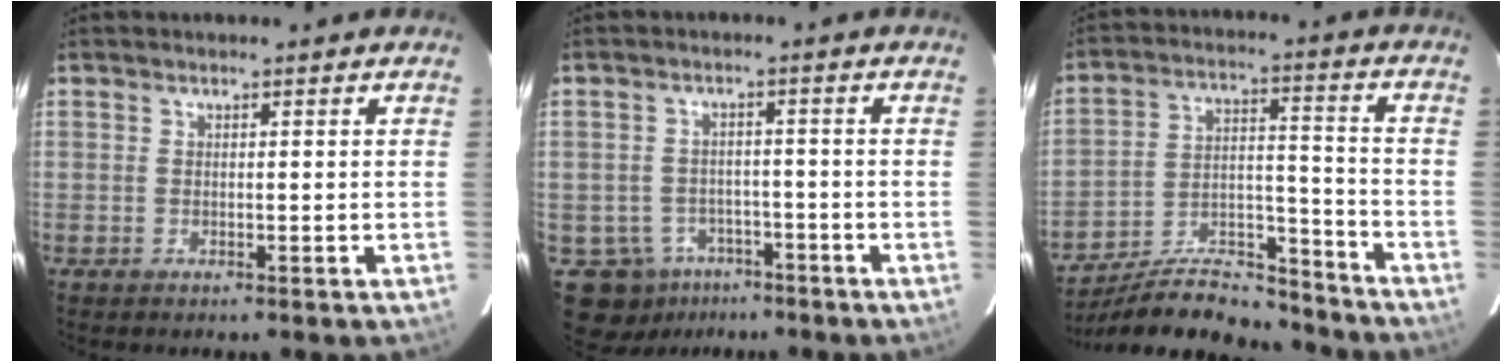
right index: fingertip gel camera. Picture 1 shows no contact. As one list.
[{"total": 8.6, "force": [-4.6, 7.1, 1.1], "torque": [-0.028, 0.013, -0.058]}, {"total": 15.0, "force": [-14.3, 2.7, 3.6], "torque": [-0.060, 0.038, -0.236]}]